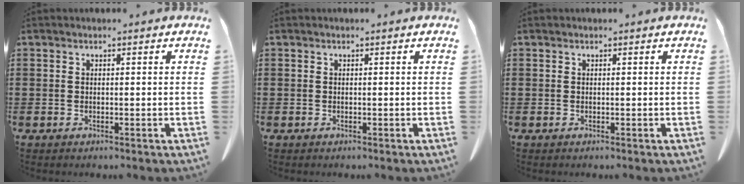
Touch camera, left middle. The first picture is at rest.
{"total": 0.0}
{"total": 0.0}